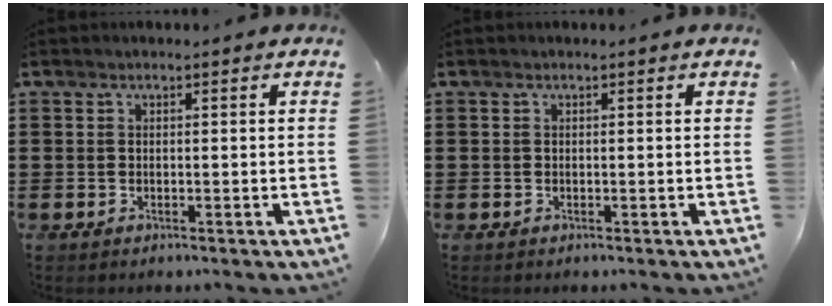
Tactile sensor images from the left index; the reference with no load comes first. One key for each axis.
{"total": 0.0}